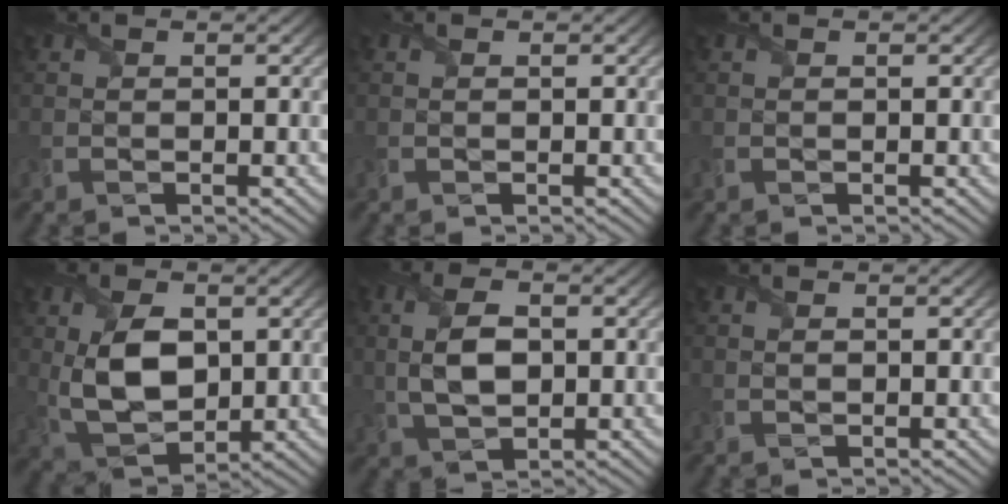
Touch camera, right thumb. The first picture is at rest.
{"total": 0.0}
{"total": 0.0}
{"total": 9.2, "force": [0.9, 5.6, 7.2], "torque": [-0.161, -0.006, 0.019]}
{"total": 6.0, "force": [0.3, 3.4, 5.0], "torque": [-0.114, 0.002, 0.005]}
{"total": 0.6, "force": [0.1, 0.3, 0.5], "torque": [-0.011, -0.001, 0.003]}